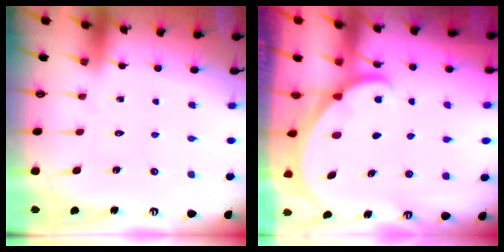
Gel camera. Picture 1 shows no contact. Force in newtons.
{"total": 1.7, "press": 1.6, "slide": 0.1}